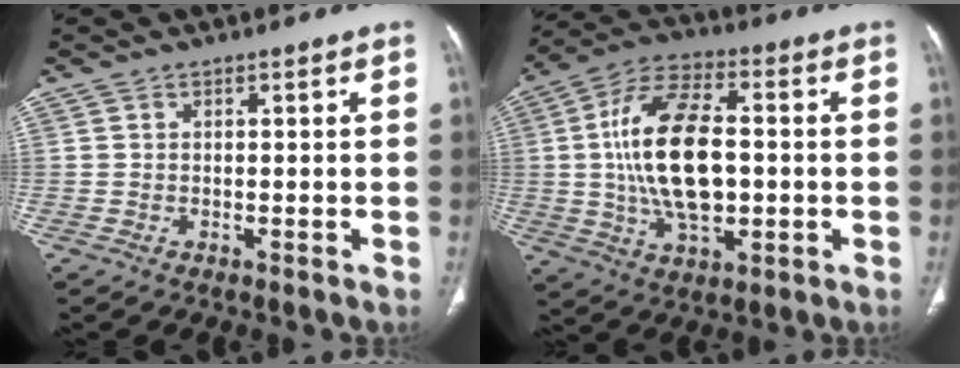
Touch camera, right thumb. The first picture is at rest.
{"total": 18.5, "force": [0.2, 9.6, 15.8], "torque": [-0.291, 0.012, 0.004]}